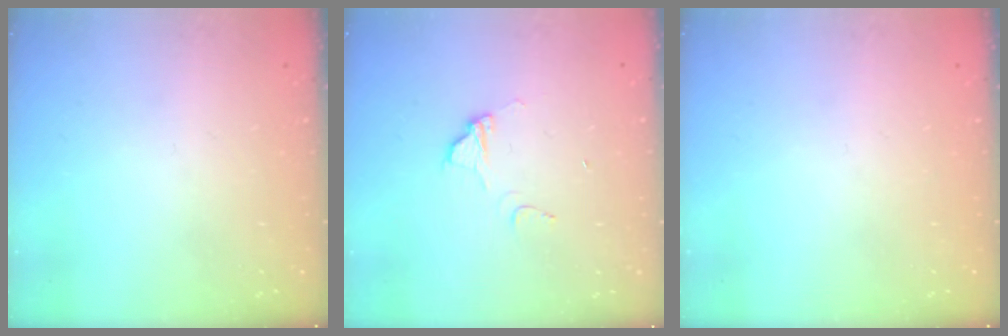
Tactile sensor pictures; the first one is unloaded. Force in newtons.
{"total": 5.7, "press": 5.7, "slide": 0.4}
{"total": 0.0}